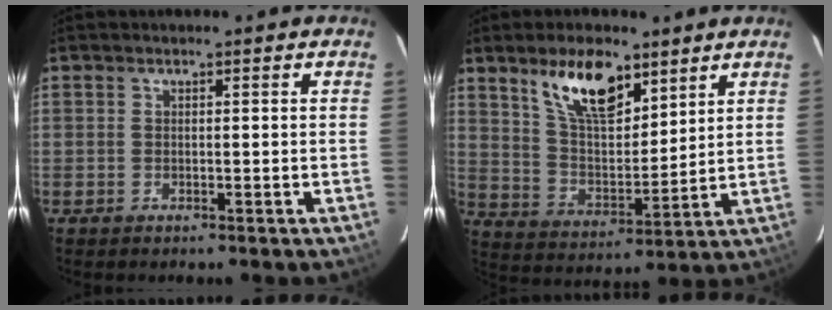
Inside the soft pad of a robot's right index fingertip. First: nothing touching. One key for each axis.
{"total": 13.4, "fx": 8.5, "fy": 5.6, "fz": 8.7, "tx": -0.148, "ty": 0.001, "tz": 0.162}